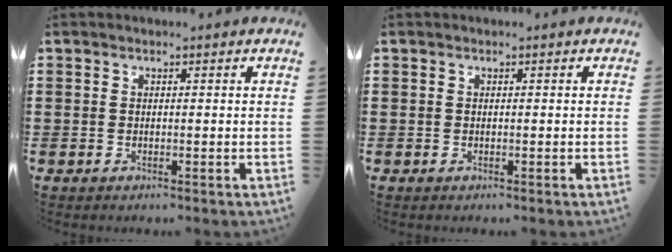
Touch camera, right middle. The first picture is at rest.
{"total": 0.0}